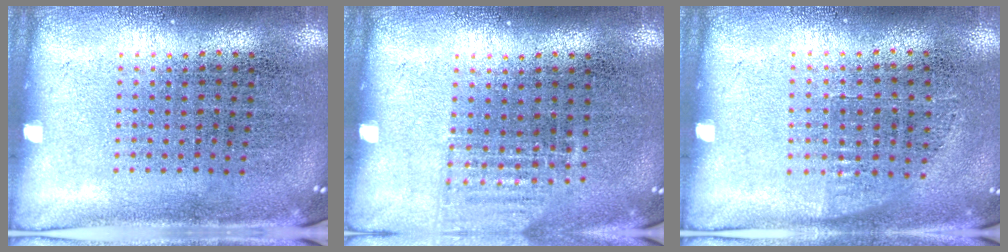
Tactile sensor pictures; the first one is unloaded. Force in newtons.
{"total": 0.9, "press": 0.9, "slide": 0.1}
{"total": 0.7, "press": 0.6, "slide": 0.3}